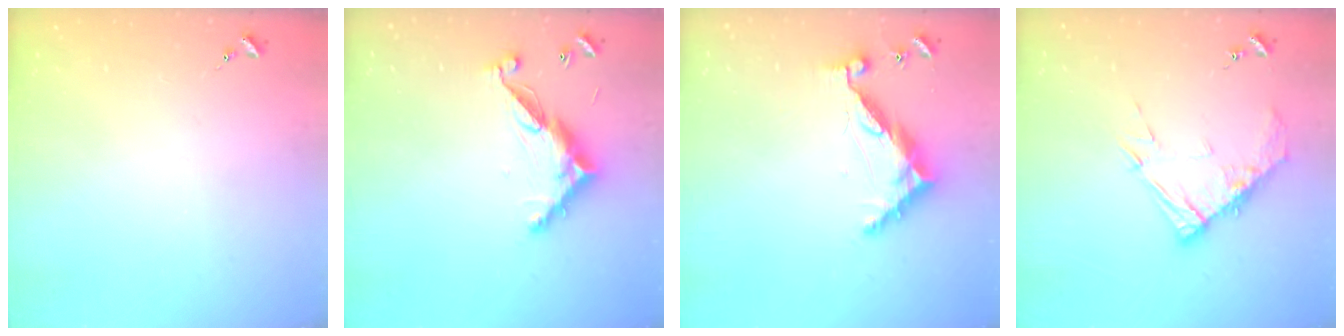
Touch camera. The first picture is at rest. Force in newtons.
{"total": 11.5, "press": 11.5, "slide": 0.4}
{"total": 9.6, "press": 9.6, "slide": 0.8}
{"total": 11.1, "press": 11.0, "slide": 1.1}